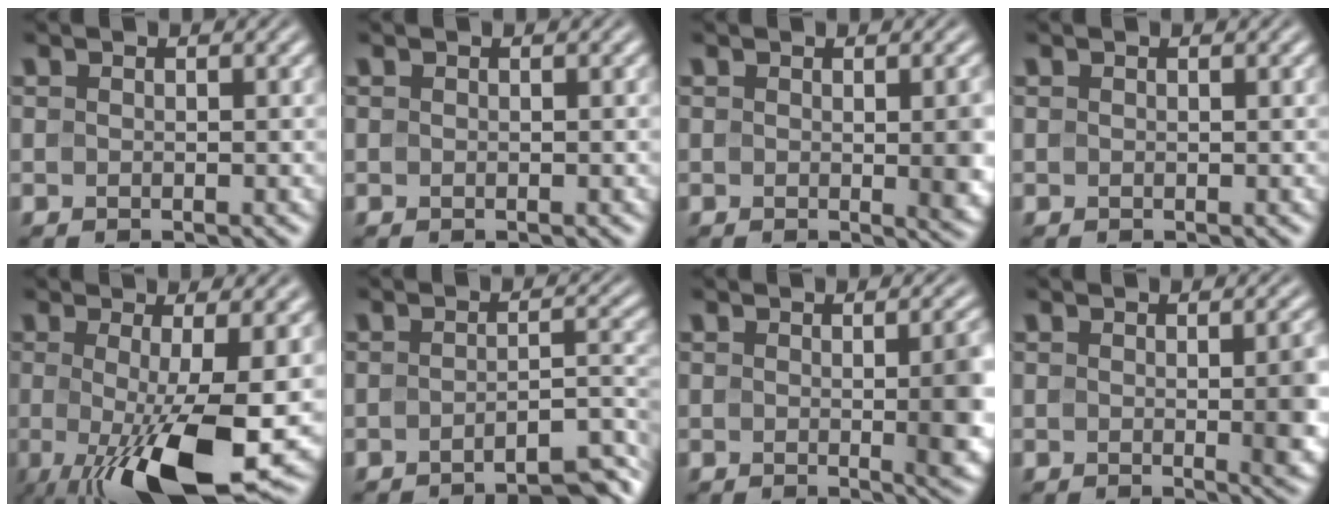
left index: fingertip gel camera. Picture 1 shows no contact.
{"total": 0.0}
{"total": 3.2, "force": [-0.1, 0.7, 3.1], "torque": [-0.034, -0.003, 0.000]}
{"total": 0.0}
{"total": 10.6, "force": [-2.2, 2.5, 10.1], "torque": [-0.164, -0.026, -0.025]}
{"total": 5.1, "force": [-4.0, 0.9, 3.1], "torque": [-0.031, 0.014, -0.058]}
{"total": 4.8, "force": [-0.2, 1.2, 4.6], "torque": [-0.049, -0.004, 0.001]}
{"total": 3.8, "force": [-0.1, 0.9, 3.7], "torque": [-0.039, -0.002, 0.000]}